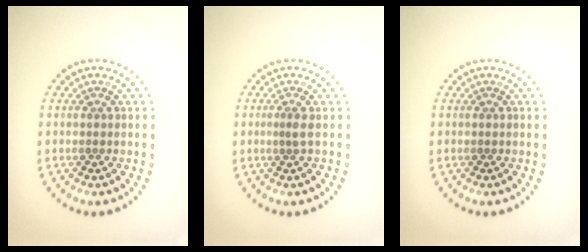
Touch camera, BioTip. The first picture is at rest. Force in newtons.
{"total": 0.8, "press": 0.5, "slide": 0.6}
{"total": 0.0}